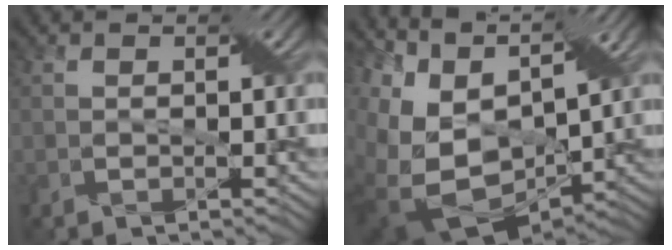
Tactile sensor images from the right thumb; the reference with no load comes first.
{"total": 17.9, "force": [2.1, 11.7, 13.3], "torque": [-0.305, 0.001, 0.075]}